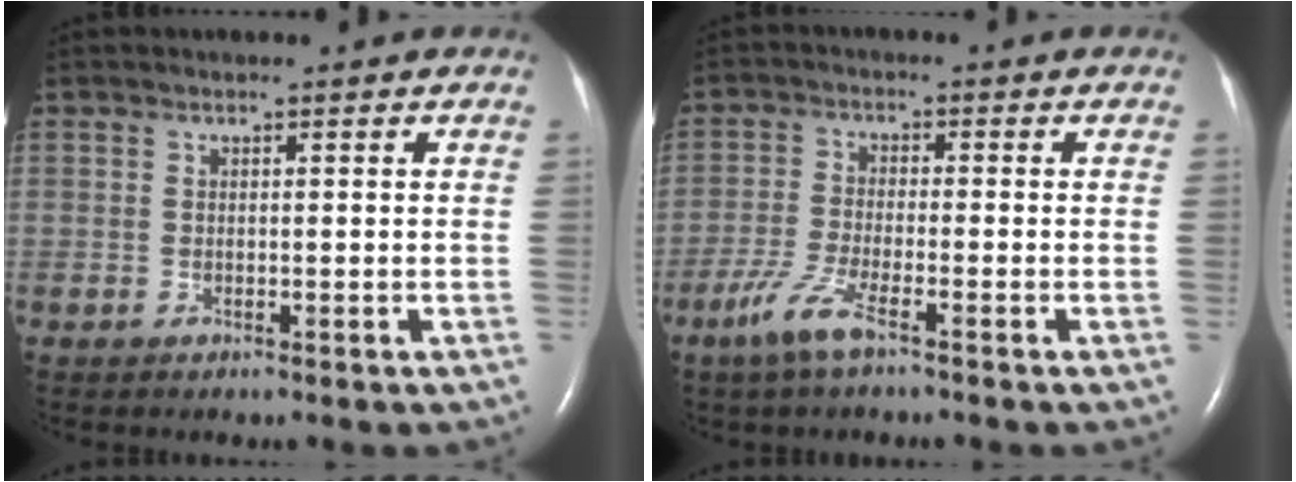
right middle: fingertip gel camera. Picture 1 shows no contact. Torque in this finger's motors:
{"motor_torque": [0.47, -0.45, 0.16, 0.09]}